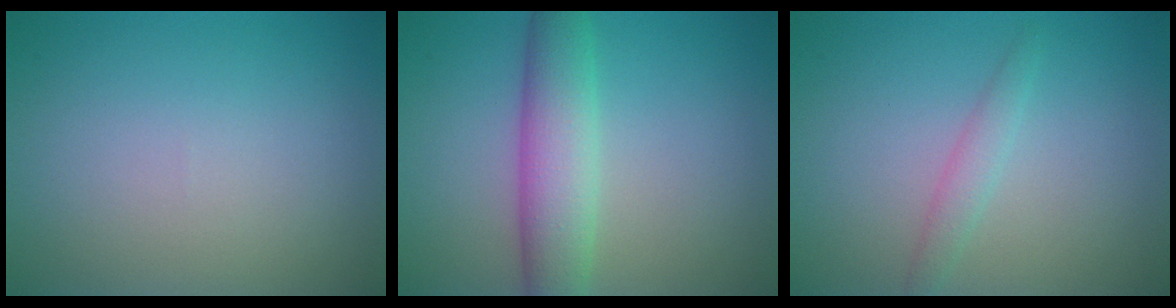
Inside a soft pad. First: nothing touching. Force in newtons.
{"total": 5.2, "press": 5.2, "slide": 0.1}
{"total": 1.4, "press": 1.4, "slide": 0.1}